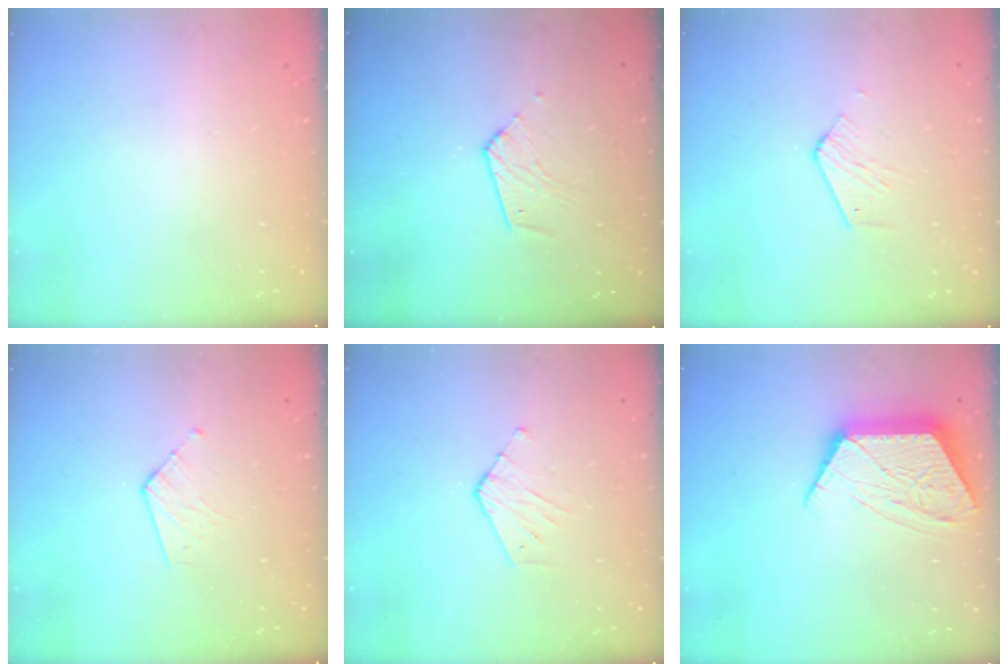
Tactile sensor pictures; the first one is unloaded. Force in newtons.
{"total": 5.1, "press": 5.1, "slide": 0.5}
{"total": 3.7, "press": 3.7, "slide": 0.2}
{"total": 3.6, "press": 3.5, "slide": 0.3}
{"total": 3.0, "press": 3.0, "slide": 0.3}
{"total": 13.4, "press": 13.4, "slide": 0.7}